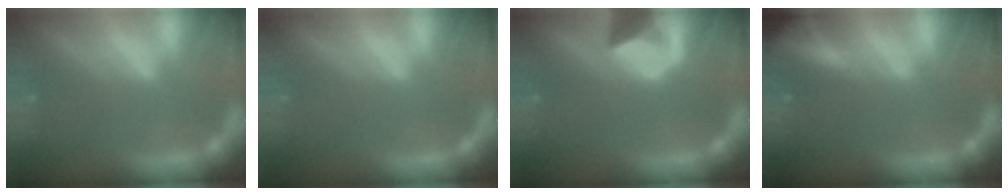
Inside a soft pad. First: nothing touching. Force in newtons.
{"total": 0.0}
{"total": 4.0}
{"total": 5.4}